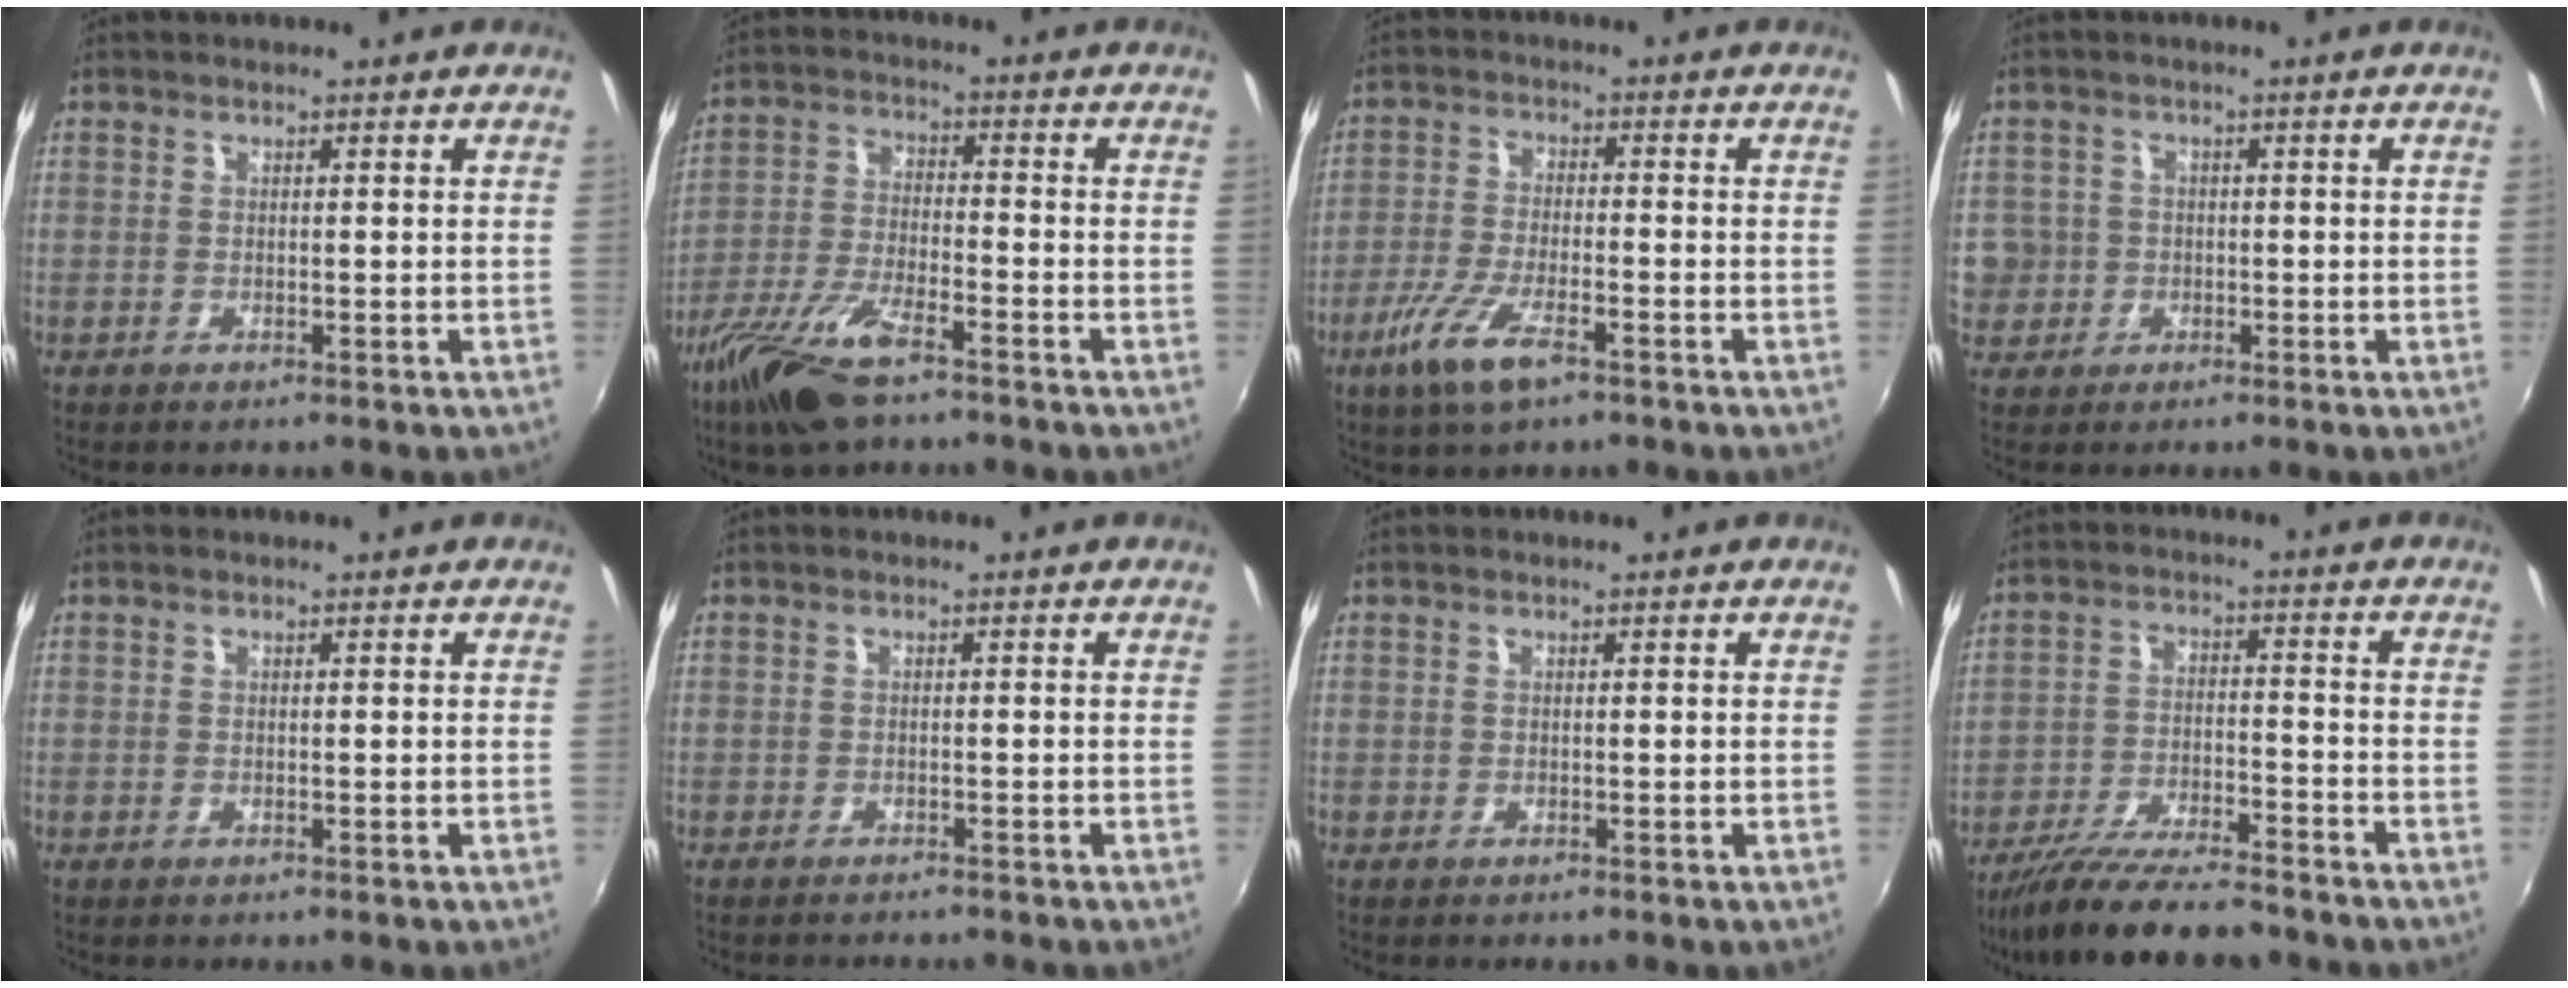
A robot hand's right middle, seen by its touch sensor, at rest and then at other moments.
{"total": 12.8, "force": [-8.8, 3.6, 8.6], "torque": [-0.187, -0.027, -0.173]}
{"total": 8.9, "force": [-5.2, 2.5, 6.8], "torque": [-0.154, -0.017, -0.100]}
{"total": 8.6, "force": [-1.2, 8.2, 2.2], "torque": [-0.082, 0.026, -0.010]}
{"total": 0.0}
{"total": 2.5, "force": [-2.4, 0.4, 0.7], "torque": [-0.022, -0.013, -0.039]}
{"total": 0.0}
{"total": 15.0, "force": [-13.1, 2.5, 7.0], "torque": [-0.151, -0.031, -0.220]}